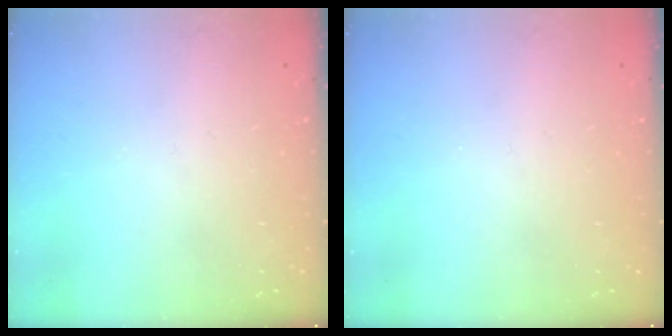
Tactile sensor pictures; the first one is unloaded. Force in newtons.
{"total": 0.0}